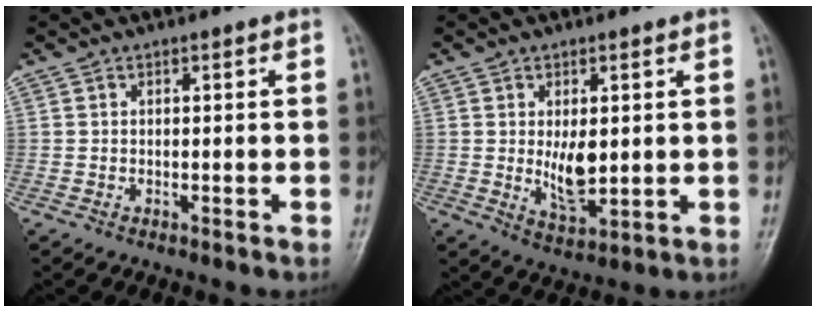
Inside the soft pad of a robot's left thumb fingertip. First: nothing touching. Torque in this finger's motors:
{"motor_torque": [0.93, 0.99, 0.87, -0.27, 0.11]}